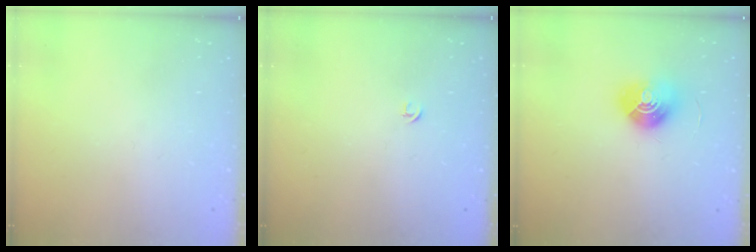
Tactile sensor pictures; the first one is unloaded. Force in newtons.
{"total": 2.7, "press": 2.6, "slide": 0.6}
{"total": 10.0, "press": 10.0, "slide": 0.4}